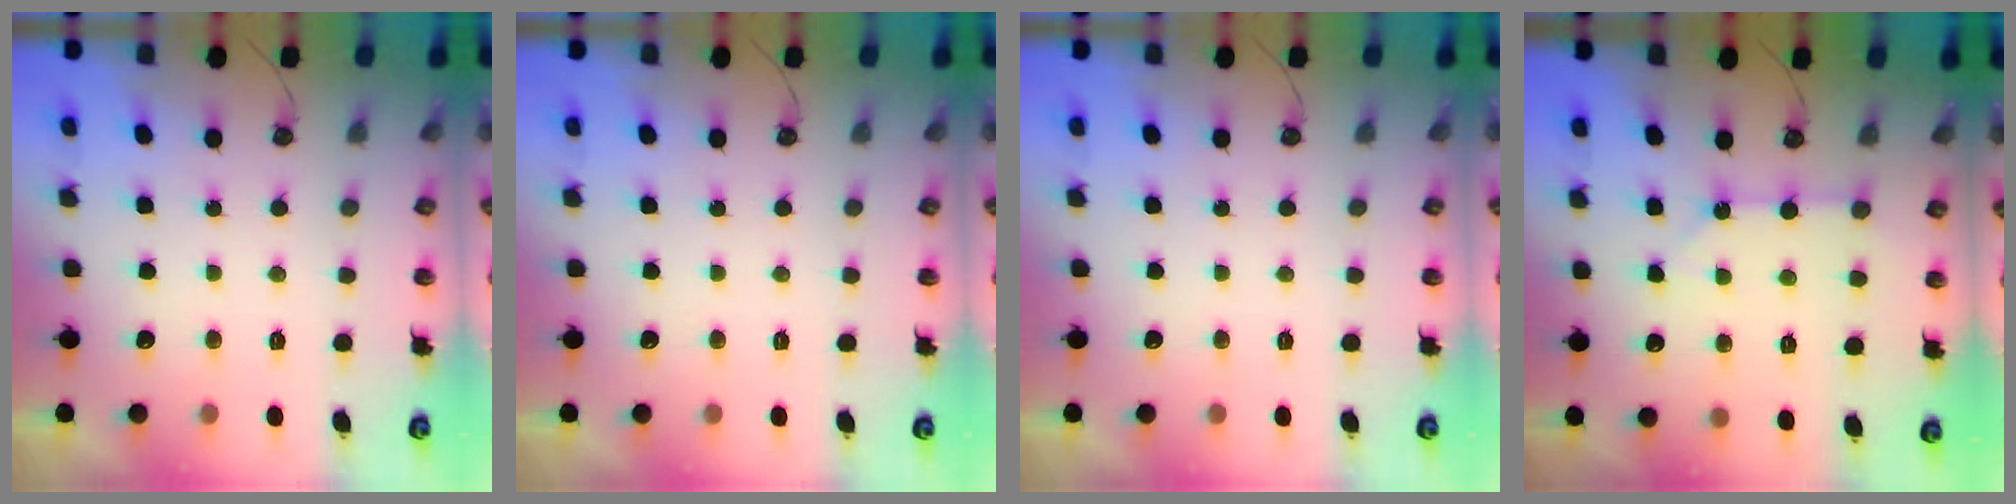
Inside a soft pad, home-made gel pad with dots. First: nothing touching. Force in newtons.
{"total": 0.0}
{"total": 0.0}
{"total": 2.5, "press": 2.5, "slide": 0.2}